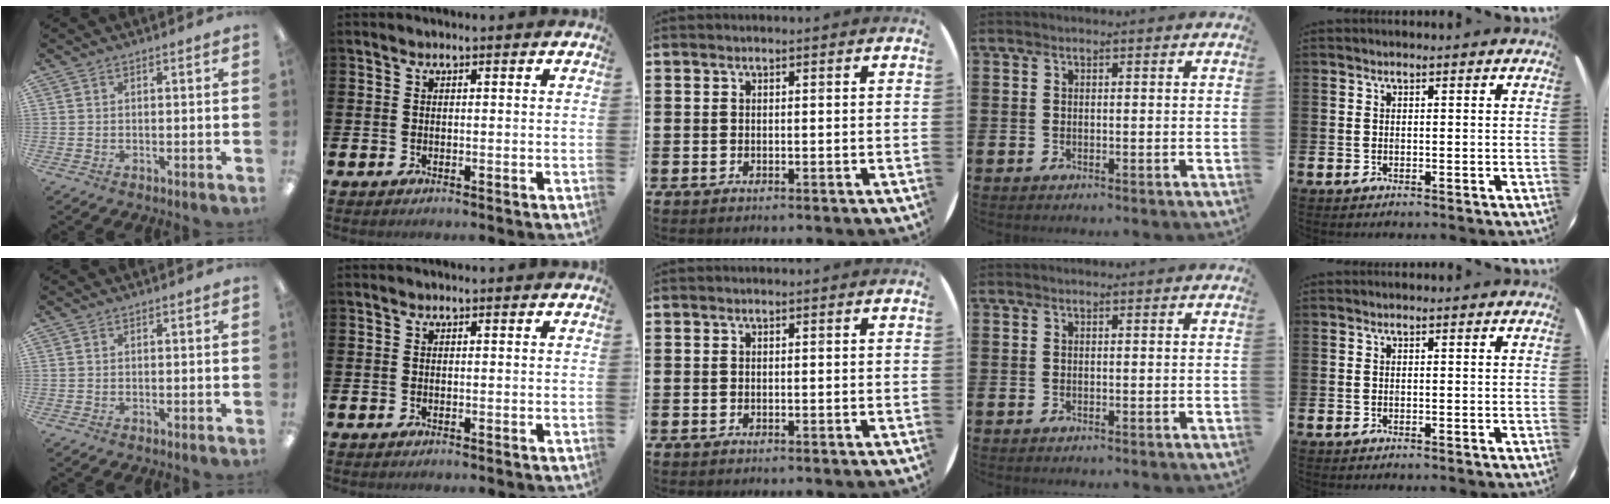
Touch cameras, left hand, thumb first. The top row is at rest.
{}